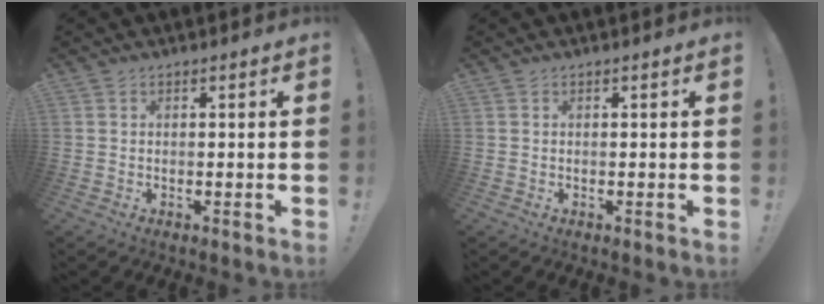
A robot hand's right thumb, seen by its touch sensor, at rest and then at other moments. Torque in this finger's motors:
{"motor_torque": [0.01, -0.01, 0.04, -0.01, 0.00]}